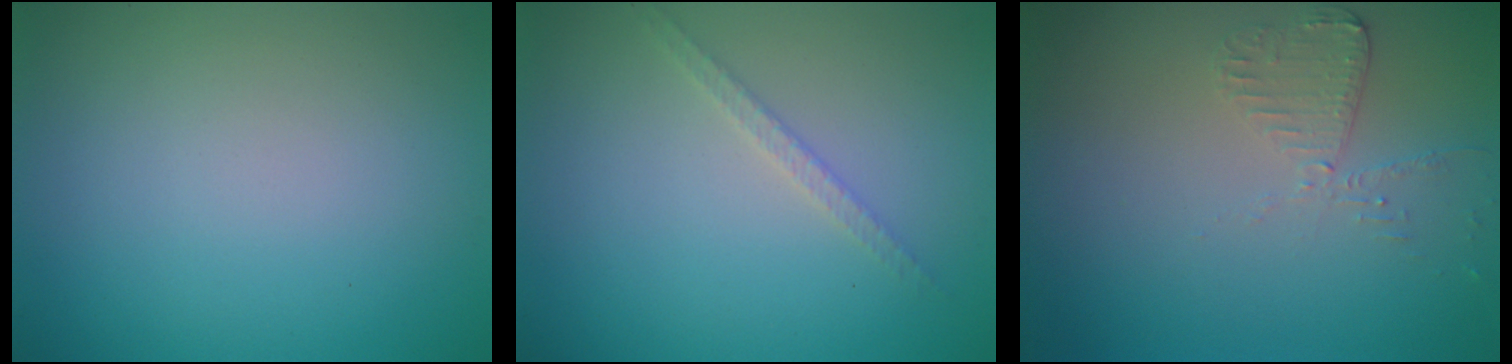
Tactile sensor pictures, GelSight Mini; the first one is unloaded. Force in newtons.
{"total": 1.3, "press": 1.3, "slide": 0.2}
{"total": 2.0, "press": 2.0, "slide": 0.3}